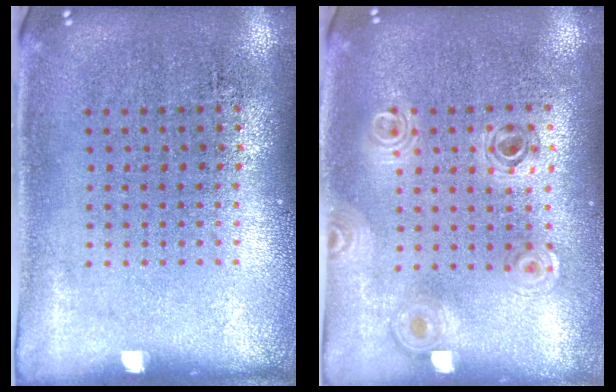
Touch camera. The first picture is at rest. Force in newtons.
{"total": 0.9, "press": 0.9, "slide": 0.1}